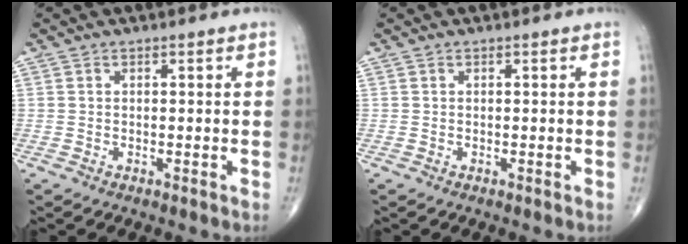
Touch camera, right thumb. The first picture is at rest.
{"total": 0.0}